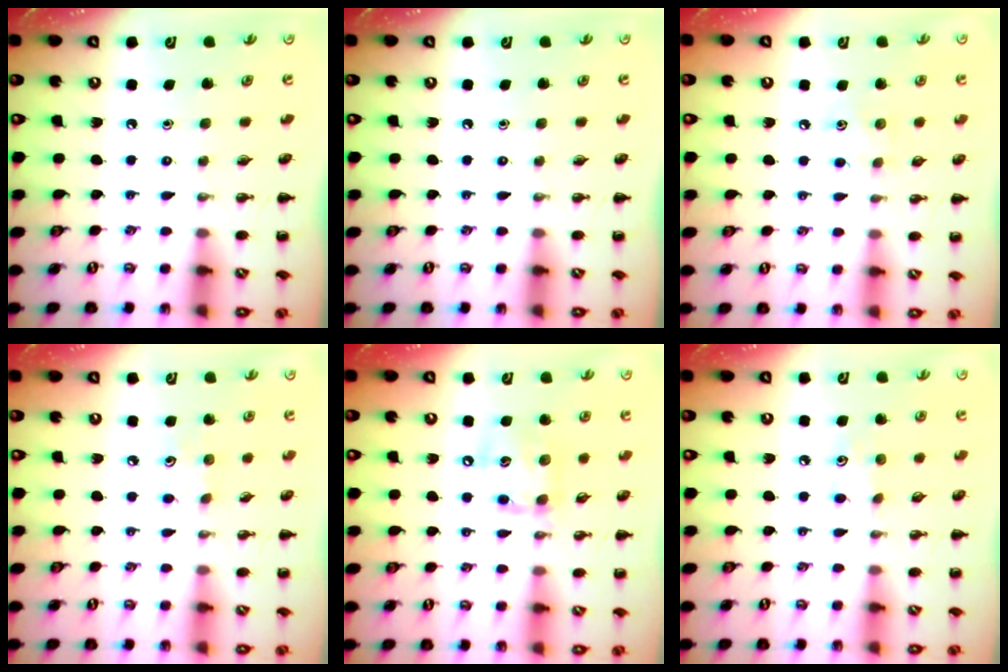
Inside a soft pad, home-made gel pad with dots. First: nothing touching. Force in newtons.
{"total": 0.0}
{"total": 5.0, "press": 4.8, "slide": 1.2}
{"total": 6.0, "press": 5.7, "slide": 1.7}
{"total": 11.6, "press": 11.4, "slide": 1.8}
{"total": 5.3, "press": 5.1, "slide": 1.4}